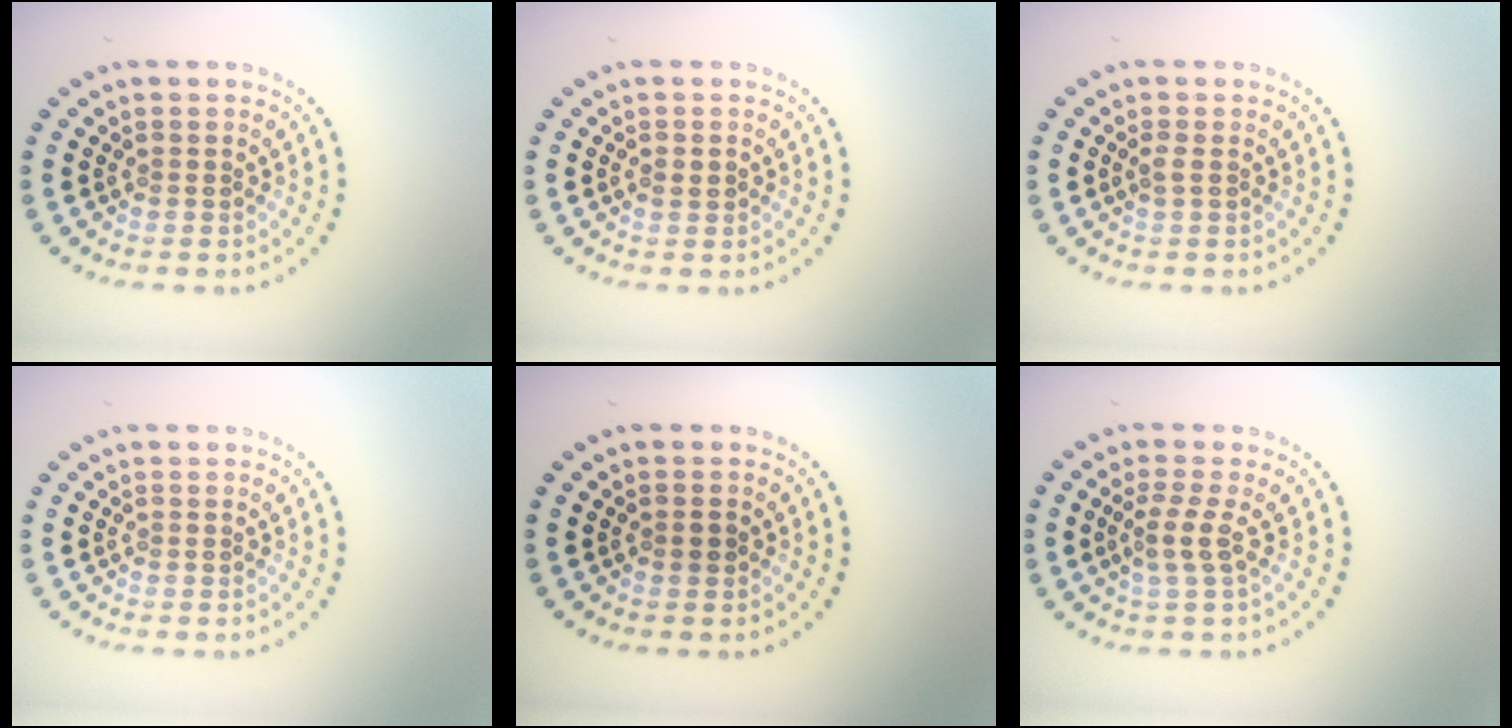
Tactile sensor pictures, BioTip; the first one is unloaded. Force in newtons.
{"total": 1.0, "press": 0.9, "slide": 0.3}
{"total": 0.8, "press": 0.6, "slide": 0.5}
{"total": 0.0}
{"total": 0.8, "press": 0.8, "slide": 0.1}
{"total": 2.1, "press": 1.5, "slide": 1.4}